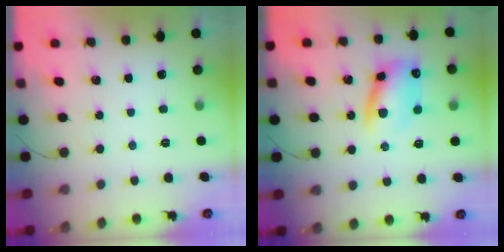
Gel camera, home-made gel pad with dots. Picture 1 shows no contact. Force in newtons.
{"total": 11.9, "press": 11.8, "slide": 2.0}